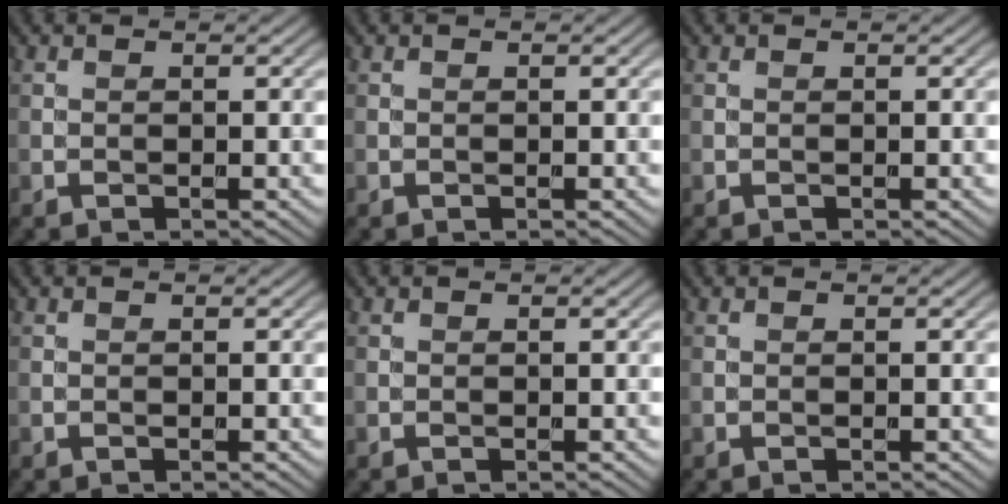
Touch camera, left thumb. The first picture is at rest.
{"total": 0.0}
{"total": 0.0}
{"total": 0.0}
{"total": 0.0}
{"total": 0.0}